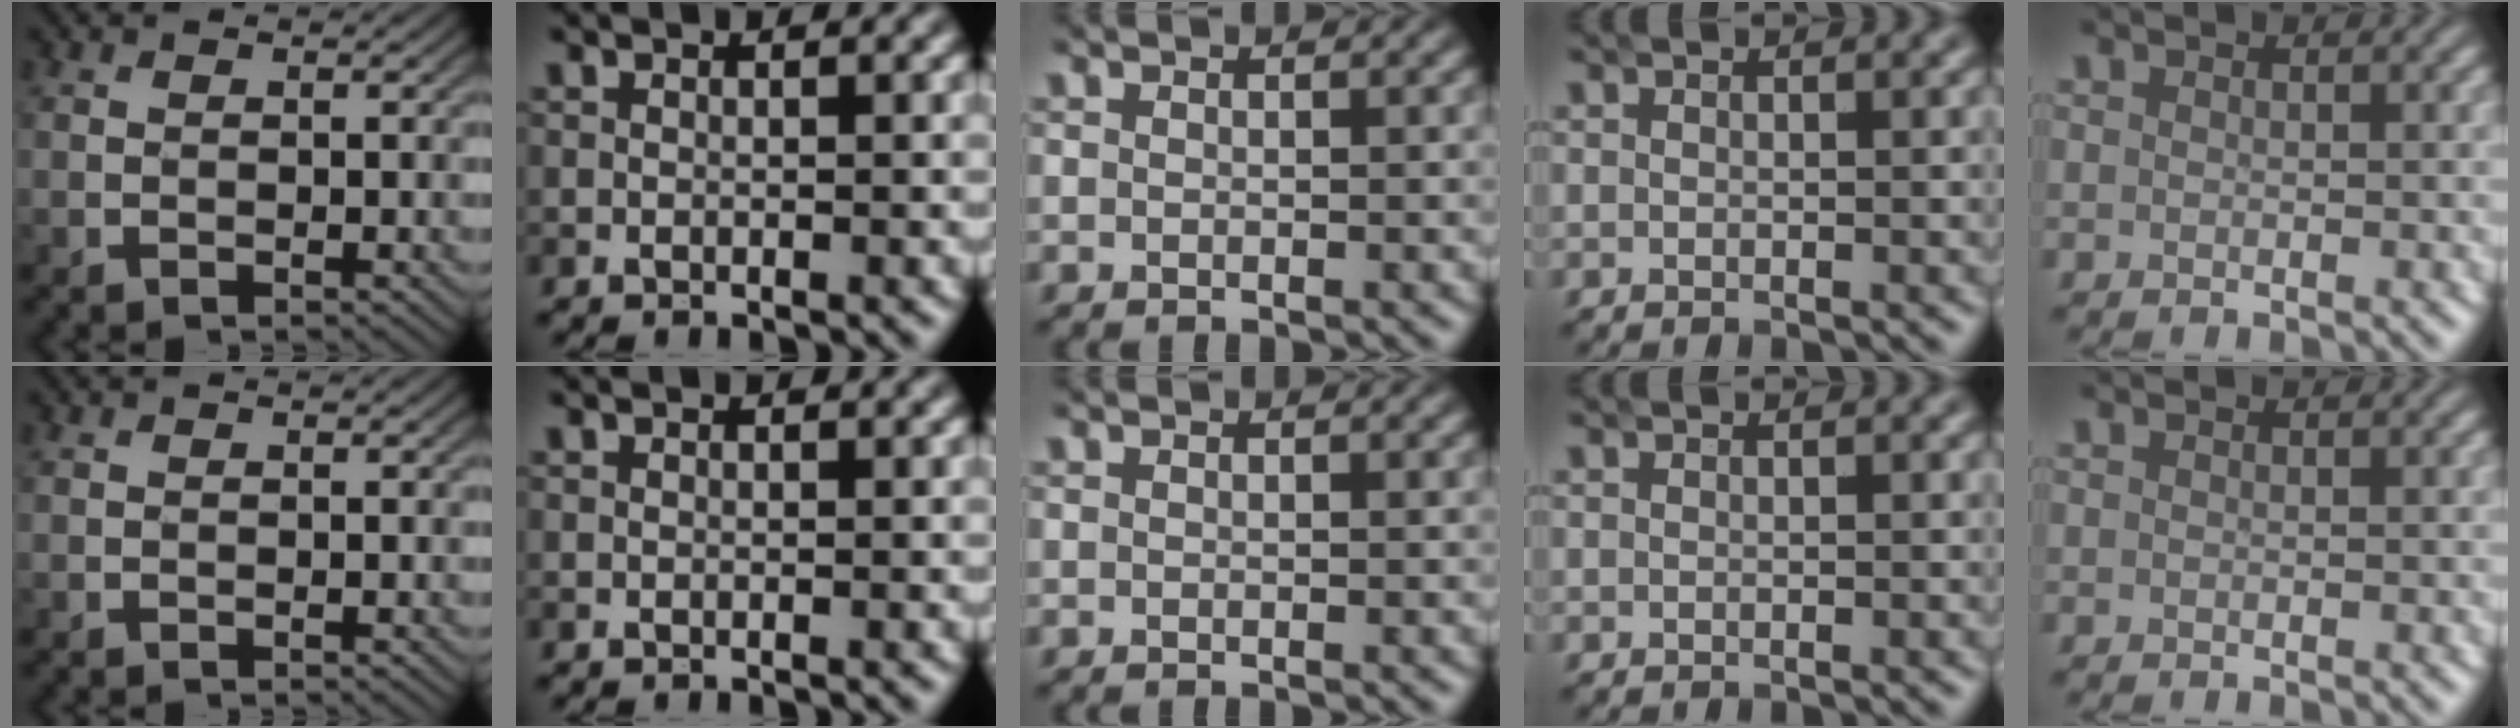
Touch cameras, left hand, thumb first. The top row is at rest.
{}